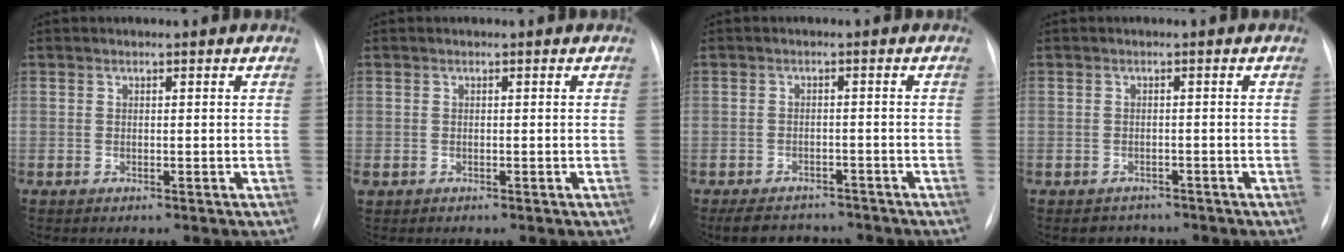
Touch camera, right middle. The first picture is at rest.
{"total": 0.9, "force": [-0.3, 0.8, 0.4], "torque": [-0.007, 0.003, 0.003]}
{"total": 7.9, "force": [-6.9, 3.1, 2.1], "torque": [-0.031, 0.000, -0.092]}
{"total": 2.4, "force": [-2.0, 1.4, -0.3], "torque": [-0.004, 0.005, -0.026]}